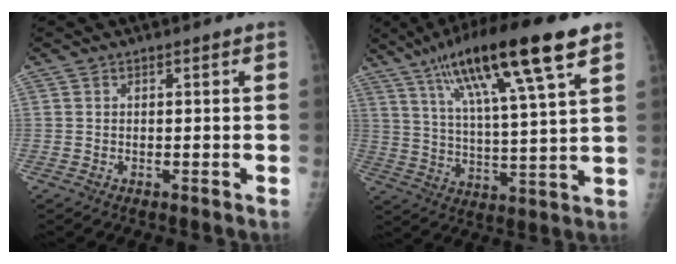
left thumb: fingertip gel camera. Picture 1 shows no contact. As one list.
[{"total": 20.3, "force": [11.3, 3.0, 16.6], "torque": [-0.282, -0.018, 0.195]}]